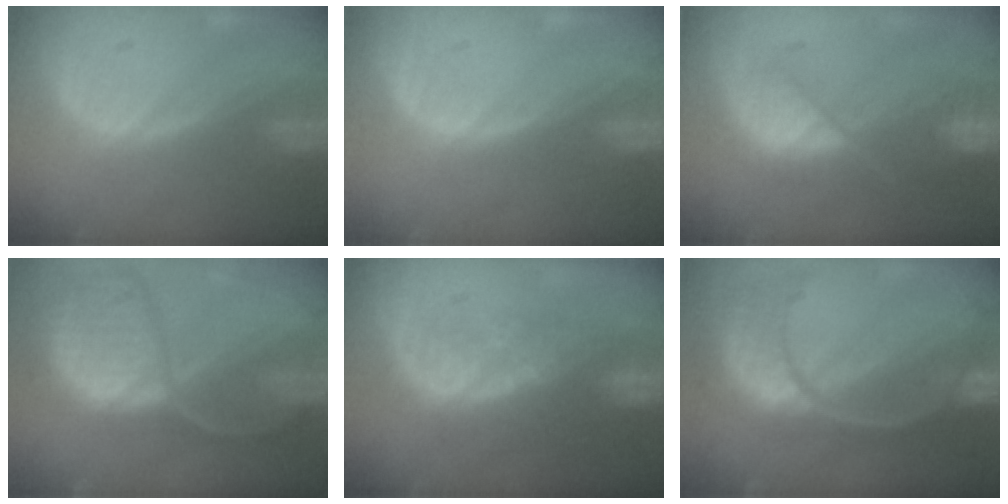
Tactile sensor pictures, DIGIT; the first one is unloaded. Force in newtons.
{"total": 0.0}
{"total": 8.5, "press": 7.5, "slide": 4.1}
{"total": 12.0, "press": 9.9, "slide": 6.7}
{"total": 8.4, "press": 7.5, "slide": 3.8}
{"total": 11.1, "press": 9.4, "slide": 5.9}